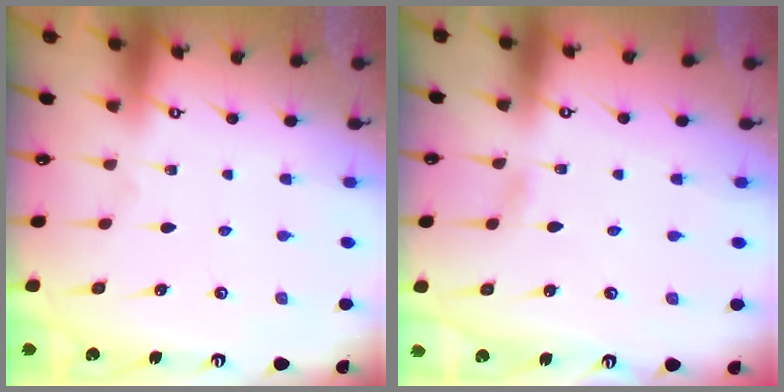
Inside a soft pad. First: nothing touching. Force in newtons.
{"total": 2.1, "press": 2.1, "slide": 0.3}